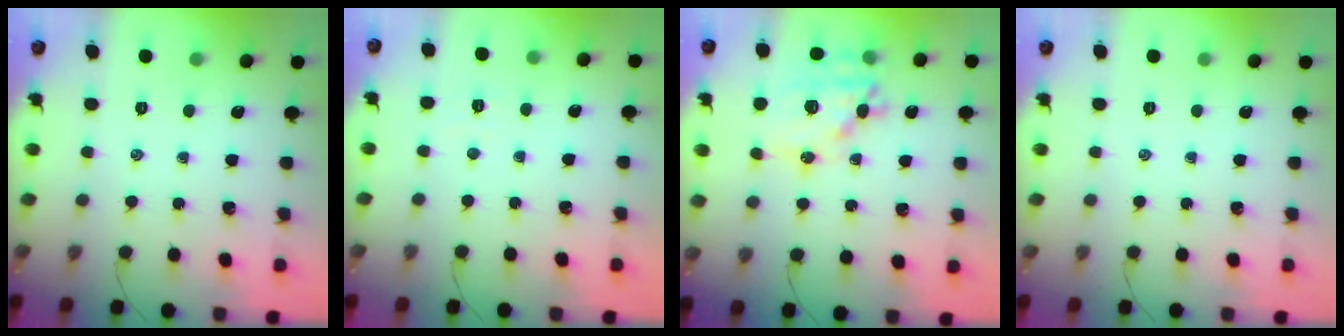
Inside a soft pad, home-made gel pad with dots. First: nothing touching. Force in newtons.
{"total": 1.8, "press": 1.7, "slide": 0.5}
{"total": 17.6, "press": 17.2, "slide": 3.4}
{"total": 0.0}